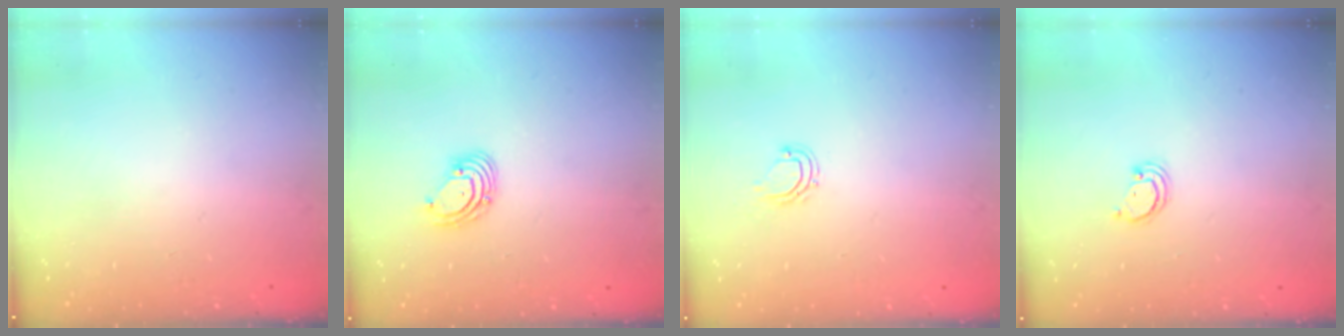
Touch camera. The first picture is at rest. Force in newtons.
{"total": 3.7, "press": 3.7, "slide": 0.4}
{"total": 4.7, "press": 4.6, "slide": 0.6}
{"total": 2.4, "press": 2.4, "slide": 0.2}